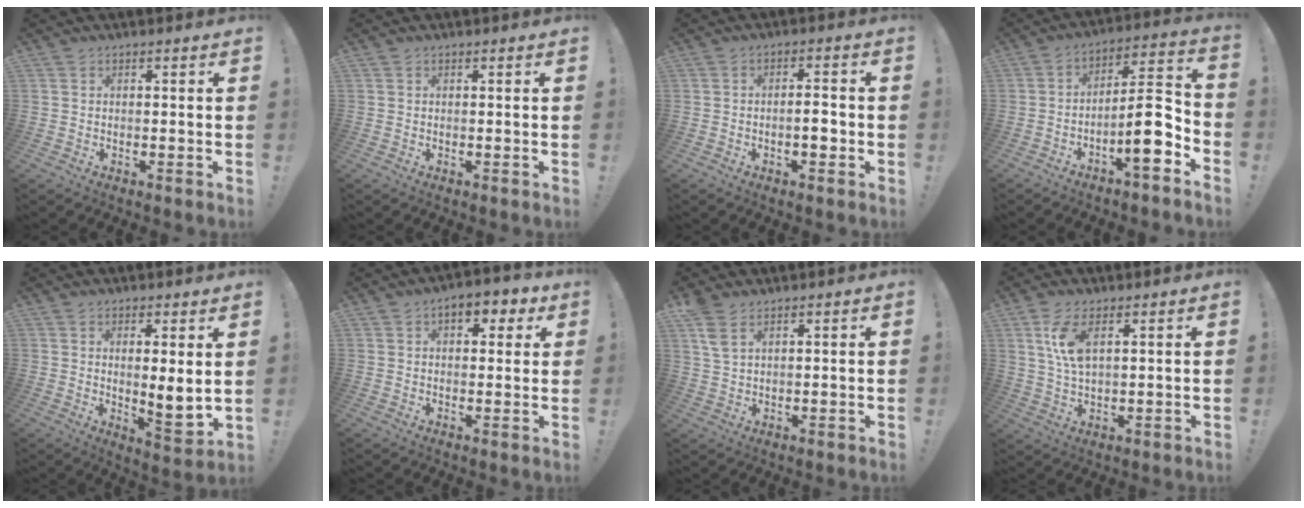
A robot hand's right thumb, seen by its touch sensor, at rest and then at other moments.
{"total": 0.0}
{"total": 4.1, "force": [-1.5, 1.2, 3.6], "torque": [-0.056, 0.007, -0.028]}
{"total": 13.4, "force": [-5.7, 3.4, 11.6], "torque": [-0.178, 0.027, -0.096]}
{"total": 5.6, "force": [2.6, 1.4, 4.8], "torque": [-0.054, -0.047, 0.047]}
{"total": 6.4, "force": [2.8, 3.7, 4.5], "torque": [-0.050, -0.003, 0.043]}
{"total": 5.4, "force": [3.4, 2.6, 3.3], "torque": [-0.065, -0.012, 0.067]}
{"total": 8.1, "force": [3.2, 3.3, 6.6], "torque": [-0.134, -0.009, 0.052]}